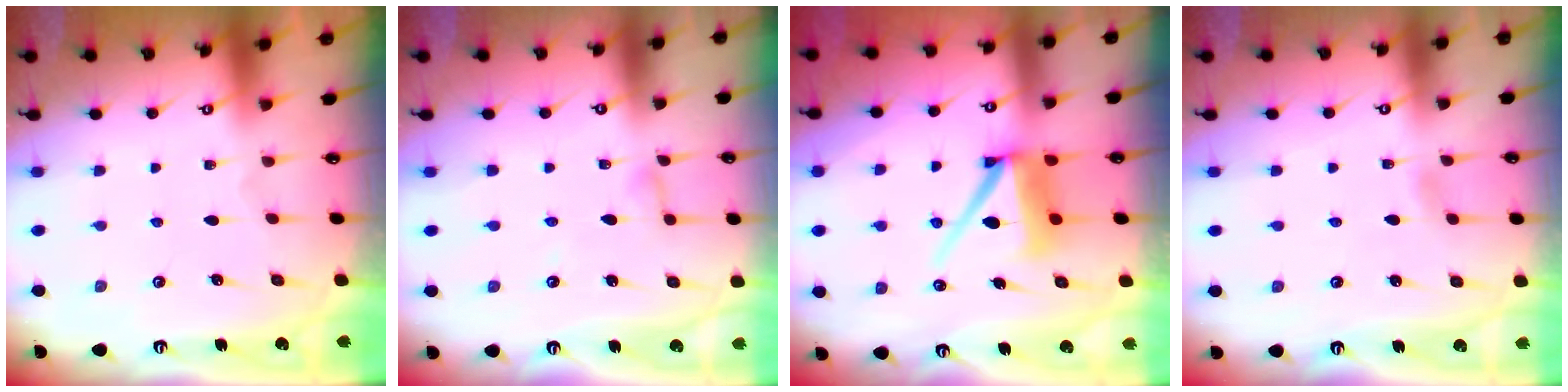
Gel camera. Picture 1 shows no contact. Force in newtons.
{"total": 2.8, "press": 2.7, "slide": 0.3}
{"total": 9.4, "press": 9.4, "slide": 1.1}
{"total": 3.8, "press": 3.8, "slide": 0.4}